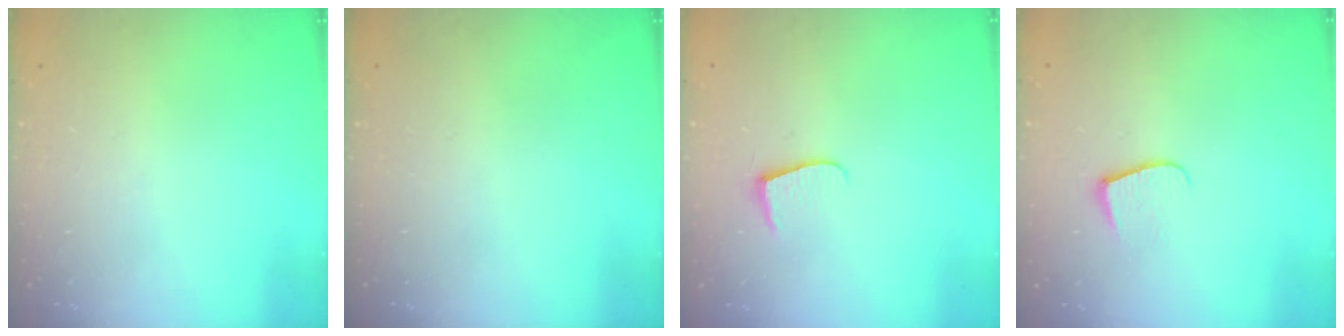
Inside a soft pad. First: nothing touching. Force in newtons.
{"total": 0.0}
{"total": 6.8, "press": 6.8, "slide": 0.6}
{"total": 7.7, "press": 7.7, "slide": 0.6}